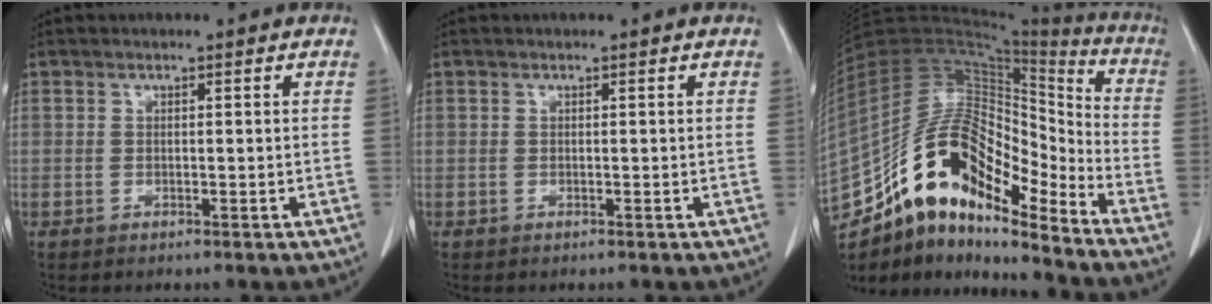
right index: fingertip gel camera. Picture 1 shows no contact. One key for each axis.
{"total": 0.0}
{"total": 19.3, "fx": -13.8, "fy": 6.0, "fz": 12.0, "tx": -0.206, "ty": 0.054, "tz": -0.238}